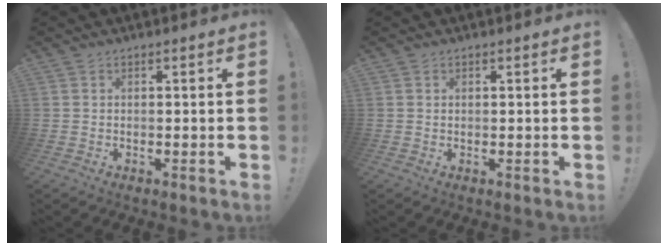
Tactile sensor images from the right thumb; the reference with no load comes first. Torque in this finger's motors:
{"motor_torque": [-0.08, 0.18, -0.20, 0.05, 0.04]}